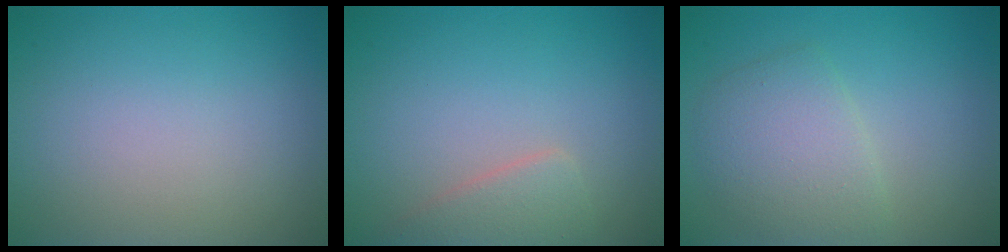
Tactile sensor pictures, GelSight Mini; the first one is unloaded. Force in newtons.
{"total": 2.3, "press": 2.3, "slide": 0.1}
{"total": 3.7, "press": 3.7, "slide": 0.1}